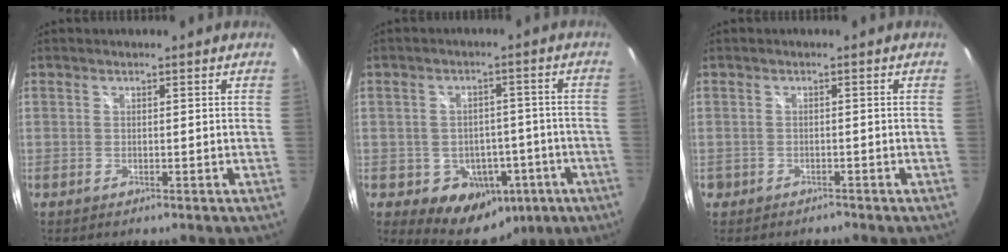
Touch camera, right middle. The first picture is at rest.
{"total": 11.4, "force": [-4.7, 9.2, 4.7], "torque": [-0.089, 0.022, -0.036]}
{"total": 1.4, "force": [-1.0, 1.0, 0.1], "torque": [-0.008, 0.000, -0.014]}